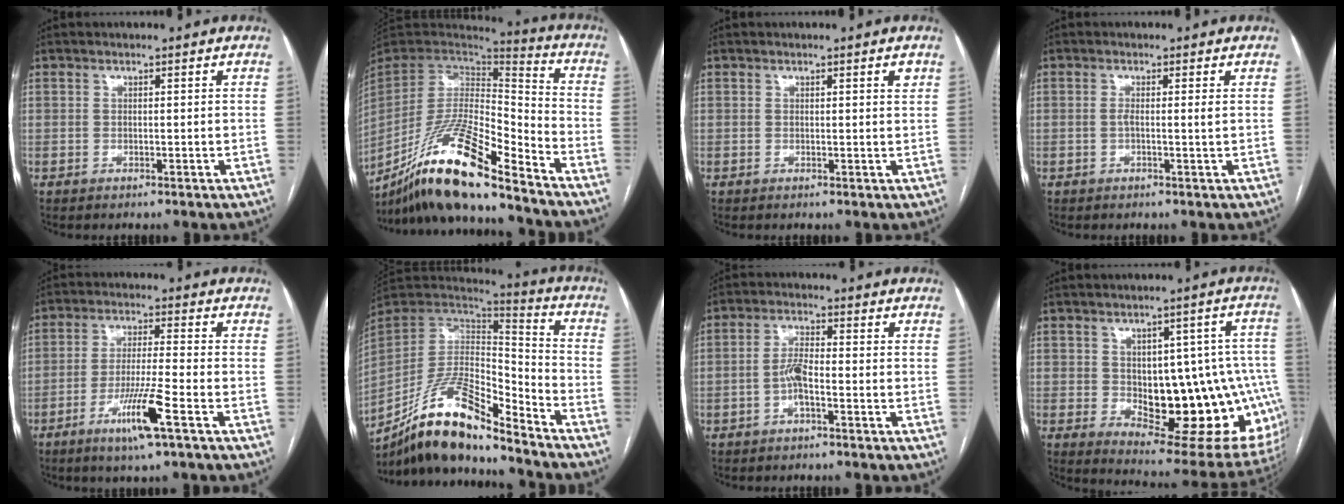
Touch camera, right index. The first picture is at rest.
{"total": 20.0, "force": [-14.8, 2.5, 13.1], "torque": [-0.274, -0.015, -0.274]}
{"total": 1.1, "force": [0.6, 0.1, 0.9], "torque": [-0.011, -0.001, 0.006]}
{"total": 1.5, "force": [0.1, -0.1, 1.5], "torque": [-0.031, 0.000, 0.001]}
{"total": 8.6, "force": [-4.3, -0.5, 7.4], "torque": [-0.140, -0.015, -0.081]}
{"total": 17.0, "force": [-13.0, 4.7, 9.9], "torque": [-0.181, 0.025, -0.232]}
{"total": 3.7, "force": [-1.4, 0.8, 3.3], "torque": [-0.068, 0.009, -0.028]}
{"total": 21.6, "force": [-2.6, 9.3, 19.3], "torque": [-0.170, 0.023, -0.006]}